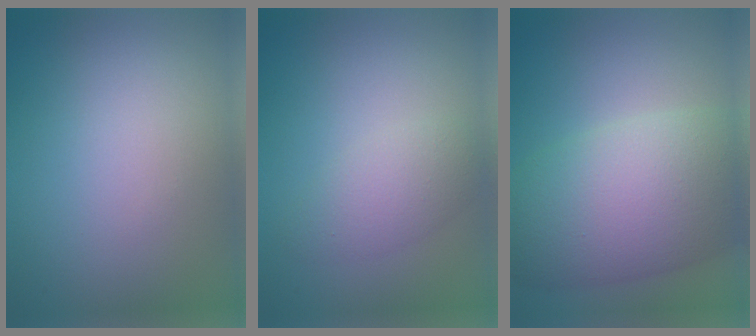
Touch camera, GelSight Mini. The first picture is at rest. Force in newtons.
{"total": 2.6, "press": 2.6, "slide": 0.1}
{"total": 10.2, "press": 10.2, "slide": 0.6}